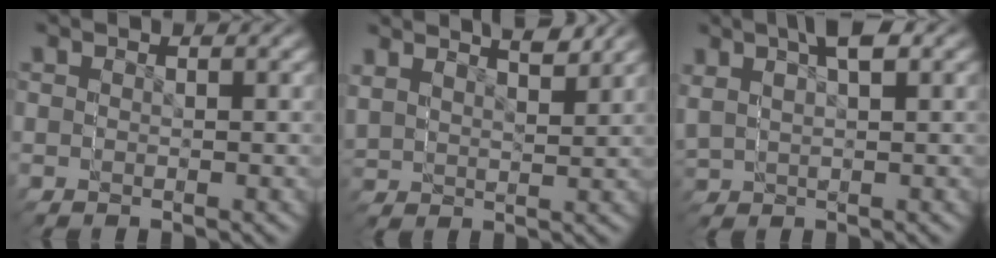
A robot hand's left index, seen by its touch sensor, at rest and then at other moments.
{"total": 3.5, "force": [3.2, 0.8, -1.2], "torque": [-0.016, 0.006, 0.051]}
{"total": 1.5, "force": [1.3, 0.7, -0.1], "torque": [-0.024, 0.001, 0.024]}